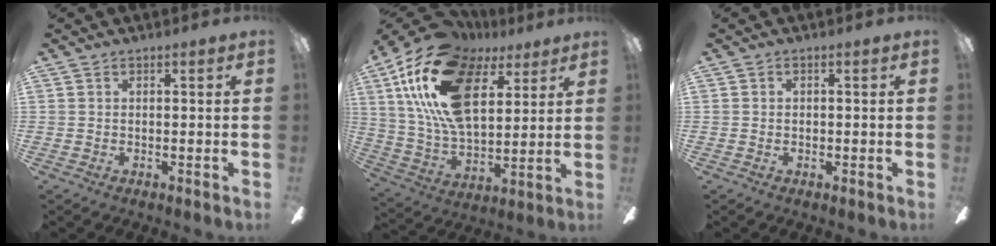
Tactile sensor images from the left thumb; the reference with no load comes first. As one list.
[{"total": 24.1, "force": [11.3, 13.3, 16.7], "torque": [-0.339, -0.035, 0.200]}, {"total": 0.8, "force": [-0.2, 0.4, 0.7], "torque": [-0.013, 0.002, -0.004]}]